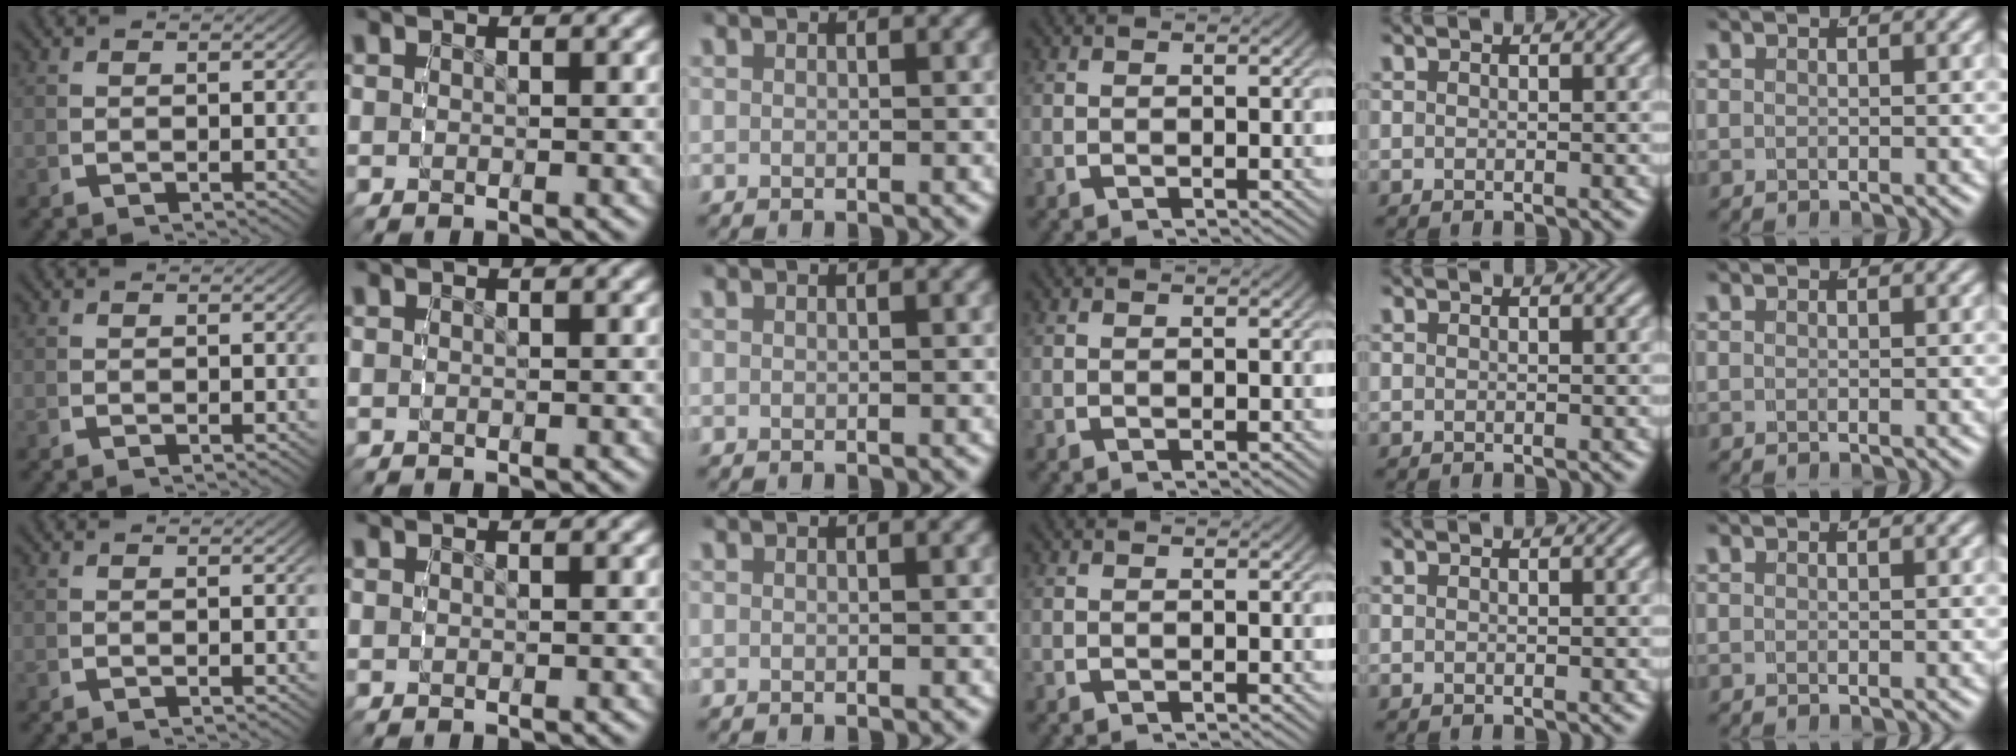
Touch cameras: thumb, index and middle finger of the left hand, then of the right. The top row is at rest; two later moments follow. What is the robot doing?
{"motion": "reach", "object": "photo album"}